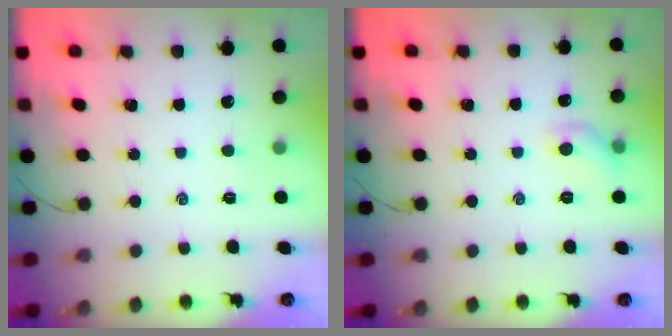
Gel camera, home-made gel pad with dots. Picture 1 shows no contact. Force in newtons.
{"total": 6.5, "press": 6.4, "slide": 1.3}